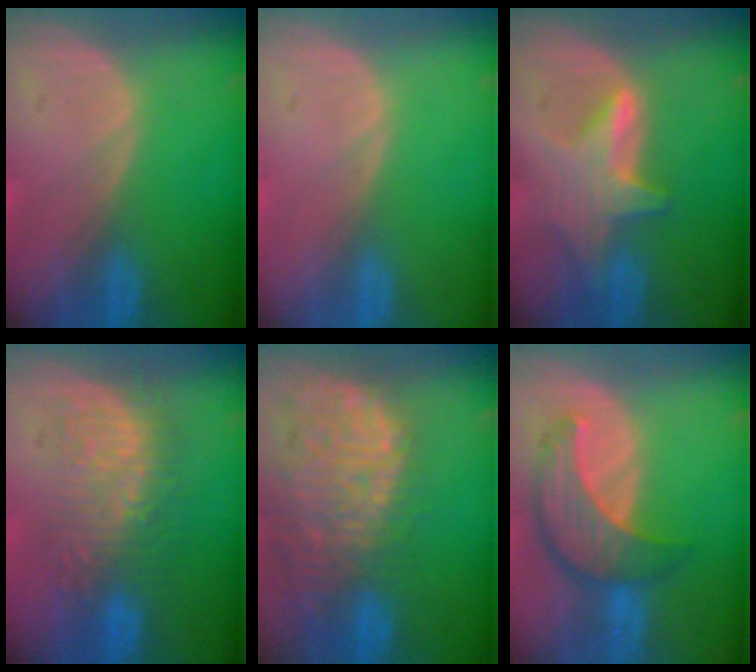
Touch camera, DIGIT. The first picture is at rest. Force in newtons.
{"total": 0.0}
{"total": 6.7, "press": 6.2, "slide": 2.3}
{"total": 8.8, "press": 8.7, "slide": 1.4}
{"total": 14.4, "press": 11.9, "slide": 8.2}
{"total": 8.1, "press": 7.5, "slide": 3.1}